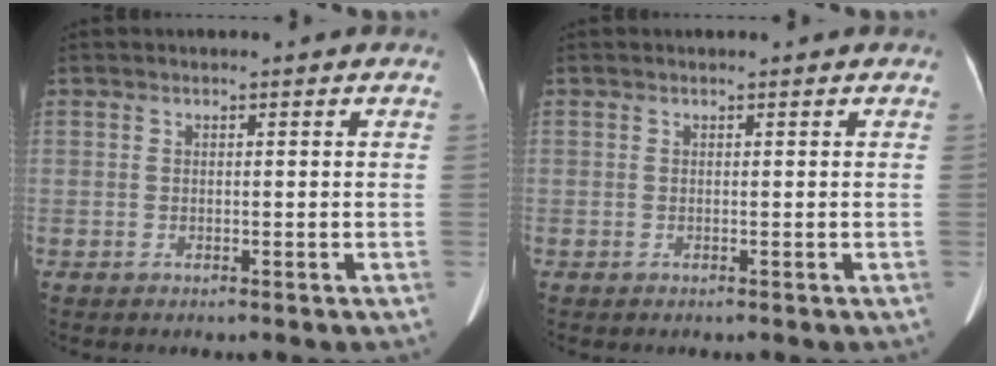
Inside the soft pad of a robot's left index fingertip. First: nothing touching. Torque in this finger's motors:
{"motor_torque": [-0.82, 0.72, -0.65, -0.21]}